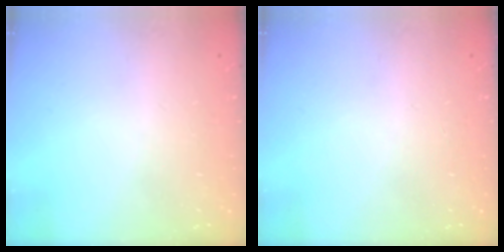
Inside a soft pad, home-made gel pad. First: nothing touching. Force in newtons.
{"total": 0.0}